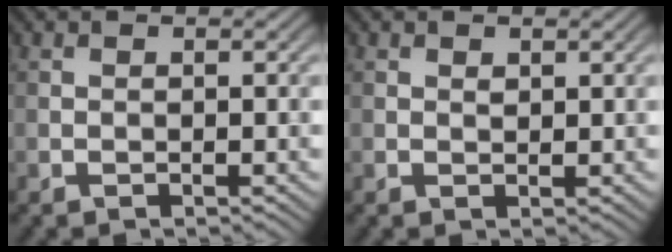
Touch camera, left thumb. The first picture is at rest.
{"total": 0.7, "force": [0.5, 0.4, 0.2], "torque": [-0.004, -0.004, 0.009]}